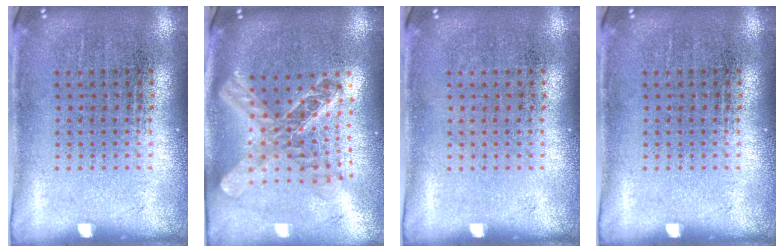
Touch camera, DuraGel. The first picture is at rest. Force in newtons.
{"total": 2.3, "press": 1.8, "slide": 1.4}
{"total": 0.0}
{"total": 0.0}